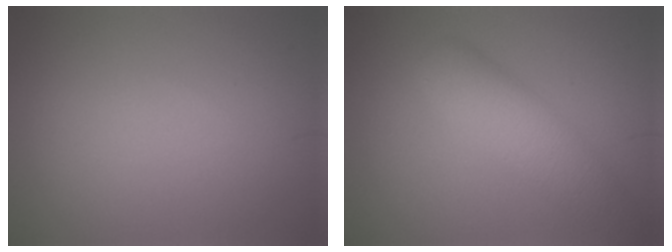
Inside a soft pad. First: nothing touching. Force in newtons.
{"total": 4.8, "press": 4.8, "slide": 0.2}